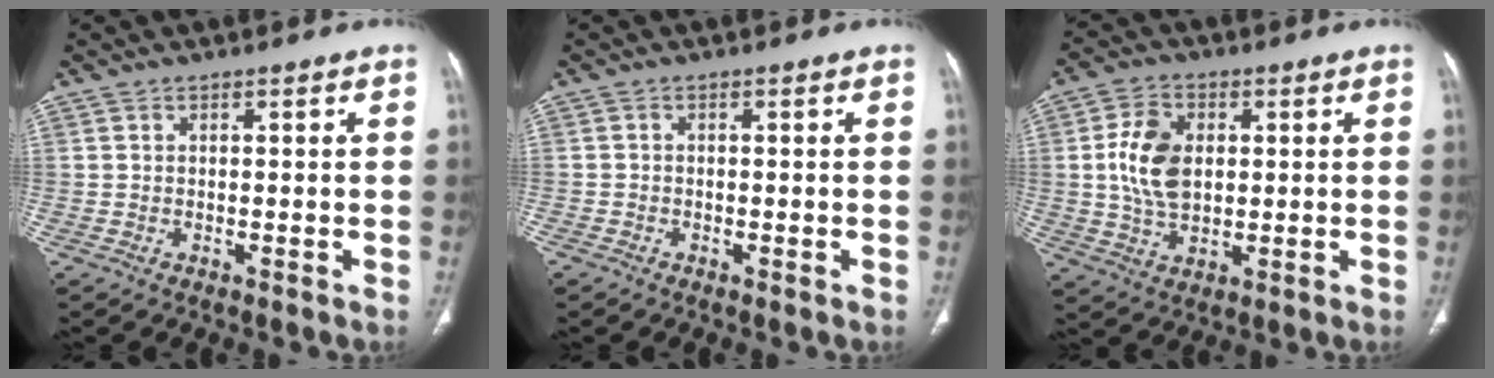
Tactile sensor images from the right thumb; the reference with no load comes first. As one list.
[{"total": 0.7, "force": [-0.5, 0.5, 0.1], "torque": [-0.002, 0.001, -0.015]}, {"total": 10.2, "force": [1.3, 6.8, 7.5], "torque": [-0.131, -0.003, 0.029]}]